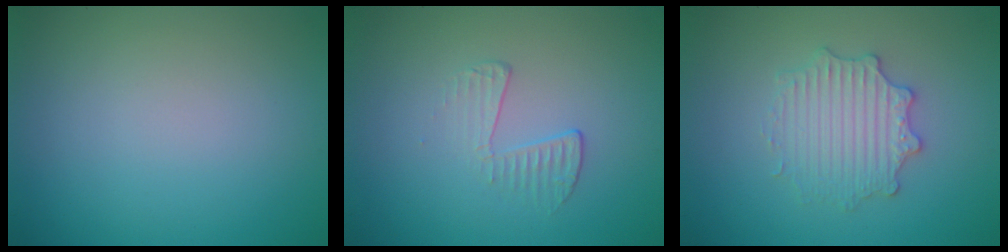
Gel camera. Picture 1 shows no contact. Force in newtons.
{"total": 1.8, "press": 0.5, "slide": 1.7}
{"total": 3.0, "press": 2.9, "slide": 0.4}